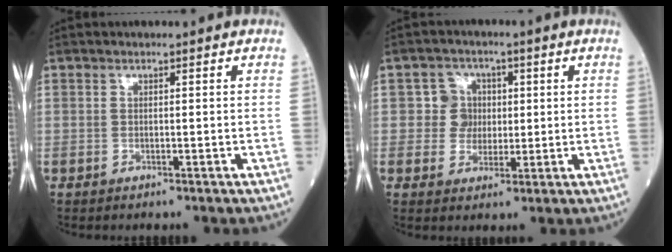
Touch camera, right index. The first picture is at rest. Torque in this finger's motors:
{"motor_torque": [-0.02, -0.02, -0.01, 0.00]}